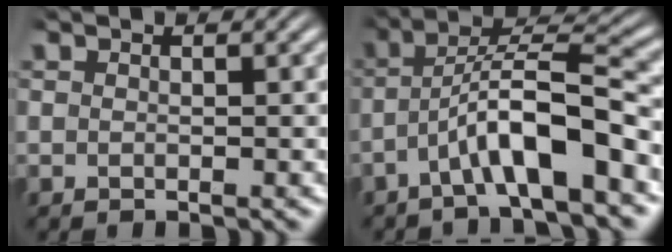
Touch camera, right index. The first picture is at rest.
{"total": 4.9, "force": [-0.9, 1.2, 4.7], "torque": [-0.083, 0.001, -0.017]}